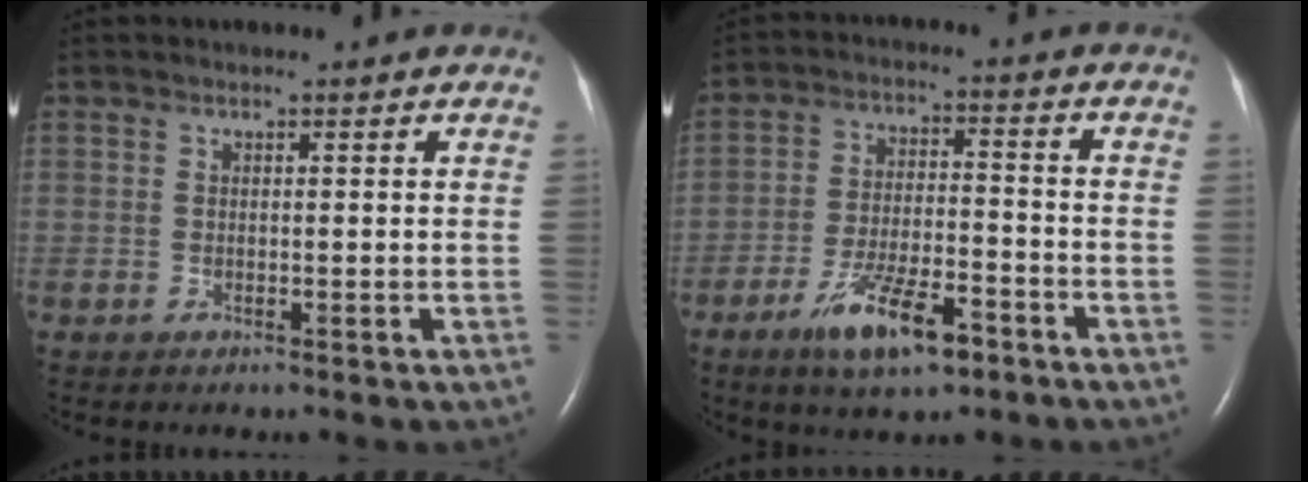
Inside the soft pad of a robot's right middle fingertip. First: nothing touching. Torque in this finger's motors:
{"motor_torque": [1.23, -0.92, 0.64, 0.18]}